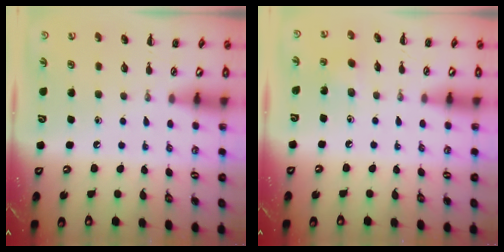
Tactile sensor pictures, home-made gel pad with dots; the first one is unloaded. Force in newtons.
{"total": 2.4, "press": 2.3, "slide": 0.8}